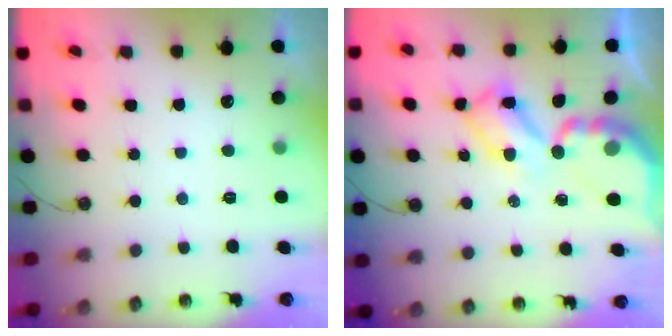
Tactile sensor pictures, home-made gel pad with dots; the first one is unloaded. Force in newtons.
{"total": 8.6, "press": 8.6, "slide": 0.6}